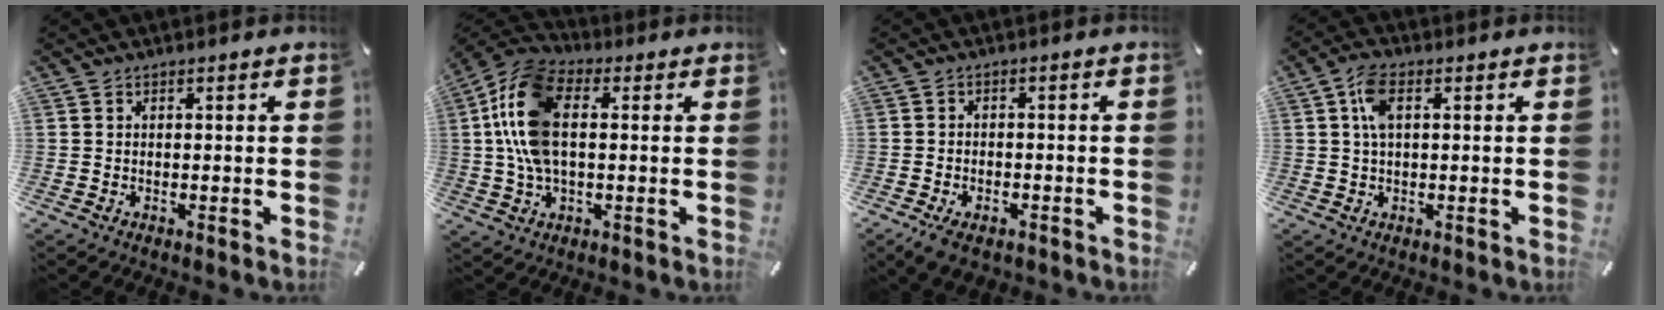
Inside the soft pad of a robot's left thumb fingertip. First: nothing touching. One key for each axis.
{"total": 15.2, "fx": 1.6, "fy": 8.9, "fz": 12.3, "tx": -0.275, "ty": 0.000, "tz": 0.027}
{"total": 3.8, "fx": -2.5, "fy": 2.1, "fz": 2.0, "tx": -0.037, "ty": 0.013, "tz": -0.045}
{"total": 5.5, "fx": 1.3, "fy": 2.7, "fz": 4.6, "tx": -0.095, "ty": 0.006, "tz": 0.018}